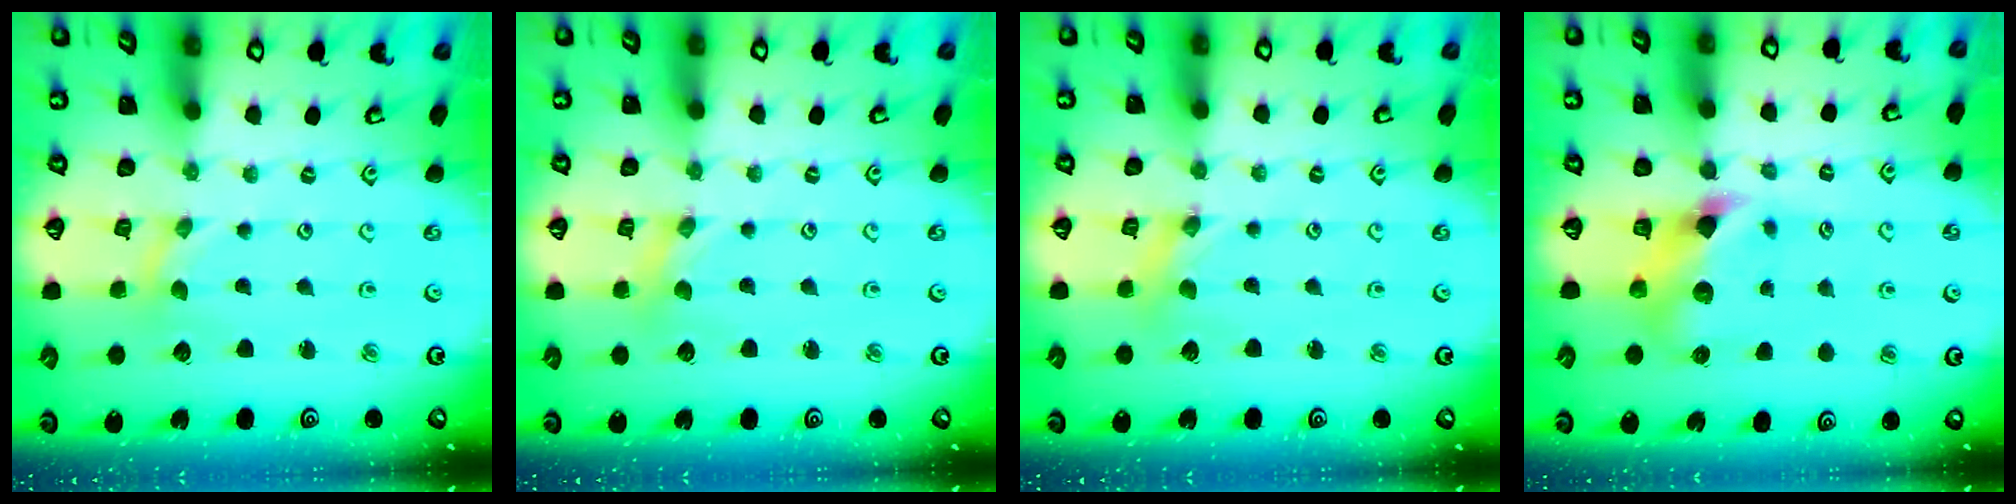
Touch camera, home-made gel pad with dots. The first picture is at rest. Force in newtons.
{"total": 0.7, "press": 0.6, "slide": 0.1}
{"total": 1.7, "press": 1.6, "slide": 0.3}
{"total": 8.3, "press": 8.2, "slide": 1.1}